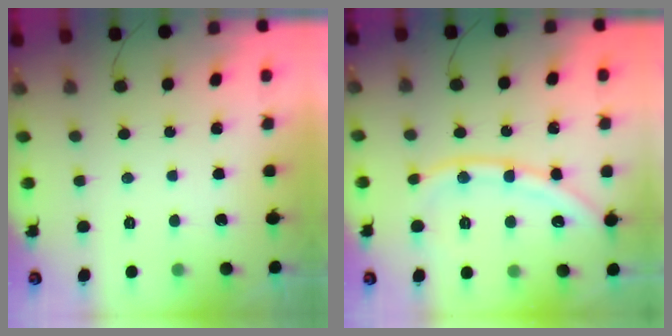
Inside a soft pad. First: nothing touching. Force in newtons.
{"total": 10.6, "press": 10.5, "slide": 1.1}